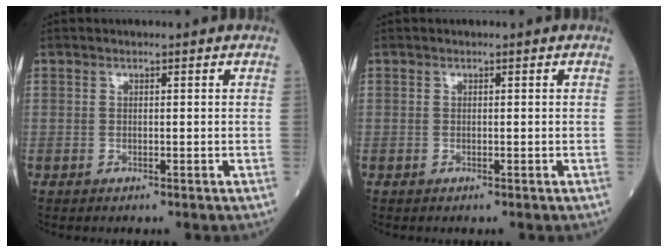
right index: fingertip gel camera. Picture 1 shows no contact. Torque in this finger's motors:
{"motor_torque": [0.02, -0.01, 0.00, -0.01]}